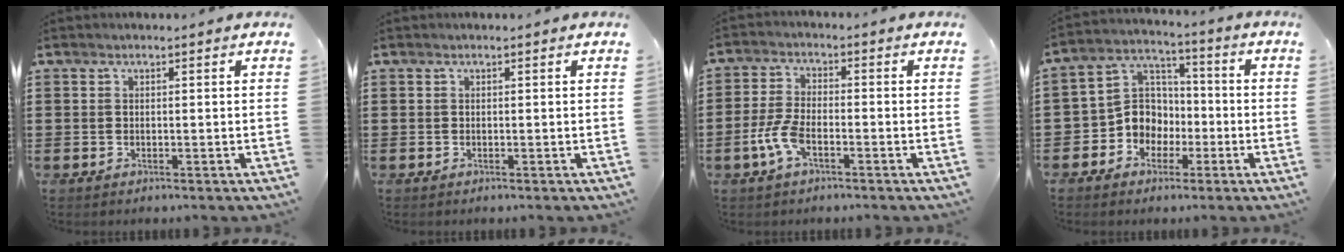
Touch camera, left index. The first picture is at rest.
{"total": 0.0}
{"total": 5.4, "force": [-2.3, 2.2, 4.4], "torque": [-0.108, -0.002, -0.048]}
{"total": 7.9, "force": [-2.7, 7.0, 2.5], "torque": [-0.089, 0.008, -0.057]}